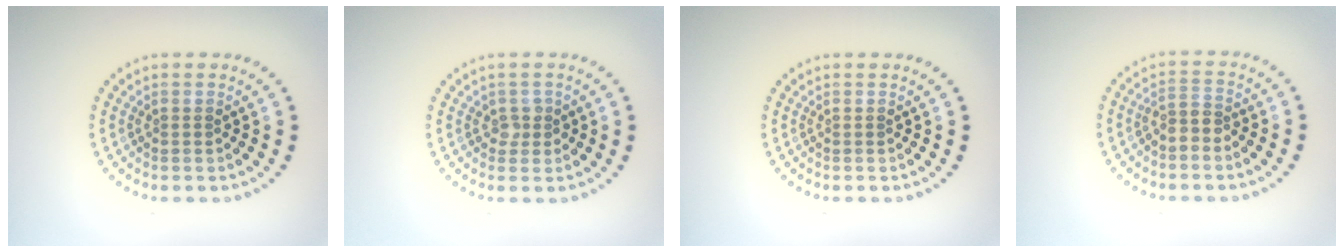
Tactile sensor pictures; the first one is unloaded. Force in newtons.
{"total": 1.0, "press": 0.9, "slide": 0.4}
{"total": 0.0}
{"total": 1.7, "press": 1.3, "slide": 1.1}